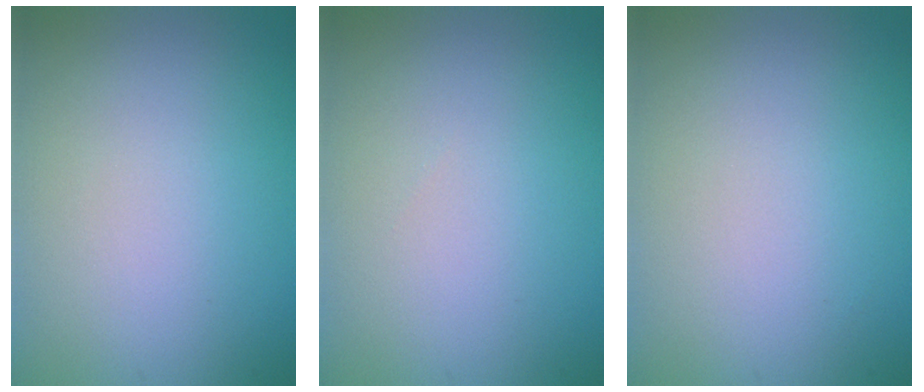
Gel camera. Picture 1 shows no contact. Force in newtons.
{"total": 0.0}
{"total": 0.0}